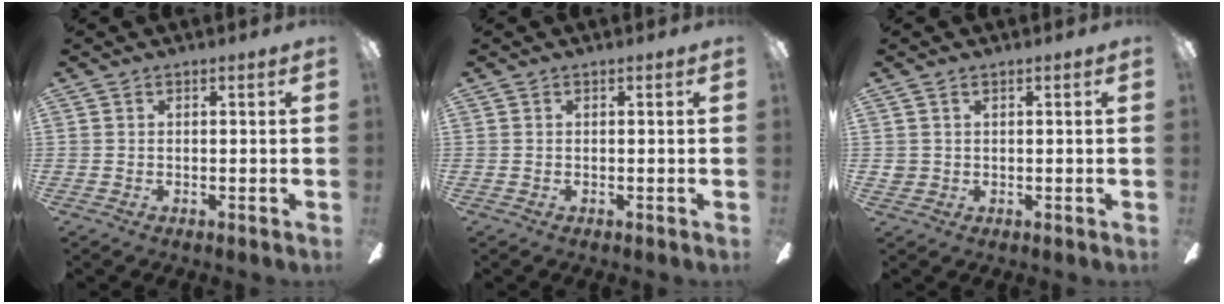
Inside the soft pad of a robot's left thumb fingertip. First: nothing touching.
{"total": 0.0}
{"total": 1.7, "force": [0.5, 1.5, 0.4], "torque": [-0.009, 0.002, 0.010]}